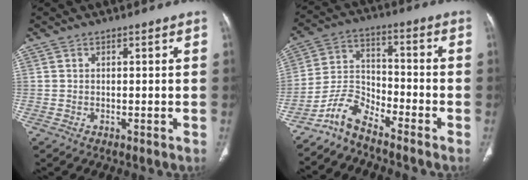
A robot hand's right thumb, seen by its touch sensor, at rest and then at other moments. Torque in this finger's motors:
{"motor_torque": [-0.11, 0.13, 0.79, -0.70, -0.02]}